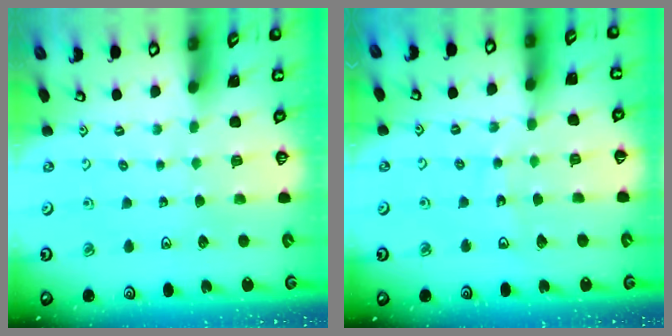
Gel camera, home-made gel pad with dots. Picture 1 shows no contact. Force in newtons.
{"total": 9.6, "press": 9.6, "slide": 1.2}